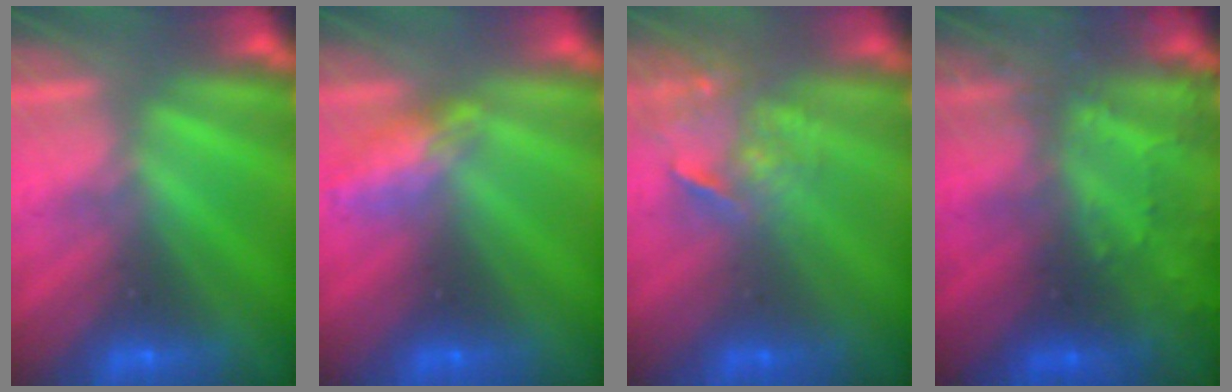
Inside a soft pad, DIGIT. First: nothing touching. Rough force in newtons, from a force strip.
{"total": 2.4}
{"total": 3.7}
{"total": 7.8}